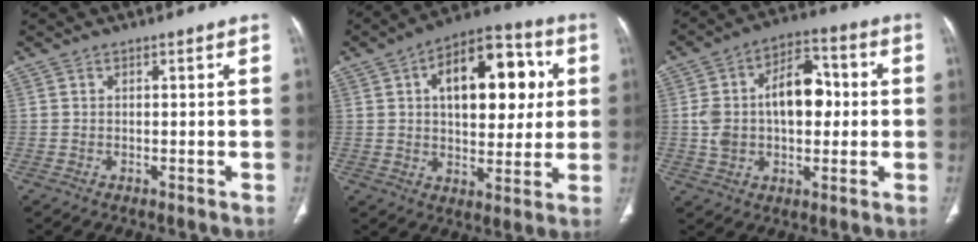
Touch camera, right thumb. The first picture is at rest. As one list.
[{"total": 18.9, "force": [4.5, 10.5, 15.0], "torque": [-0.169, 0.014, 0.064]}, {"total": 15.2, "force": [0.8, 9.5, 11.9], "torque": [-0.176, 0.035, 0.014]}]